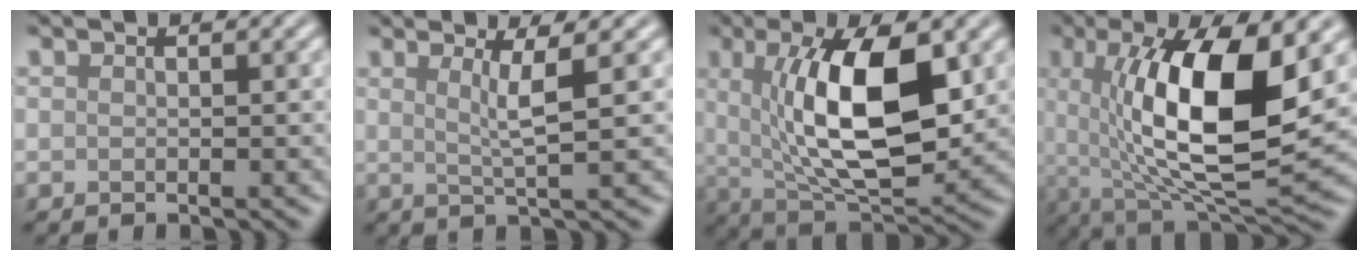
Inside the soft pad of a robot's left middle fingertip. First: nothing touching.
{"total": 3.4, "force": [1.0, 0.5, 3.2], "torque": [-0.053, 0.000, 0.019]}
{"total": 11.4, "force": [2.0, 4.4, 10.3], "torque": [-0.162, -0.005, 0.035]}
{"total": 13.1, "force": [2.0, 4.5, 12.1], "torque": [-0.196, -0.011, 0.036]}